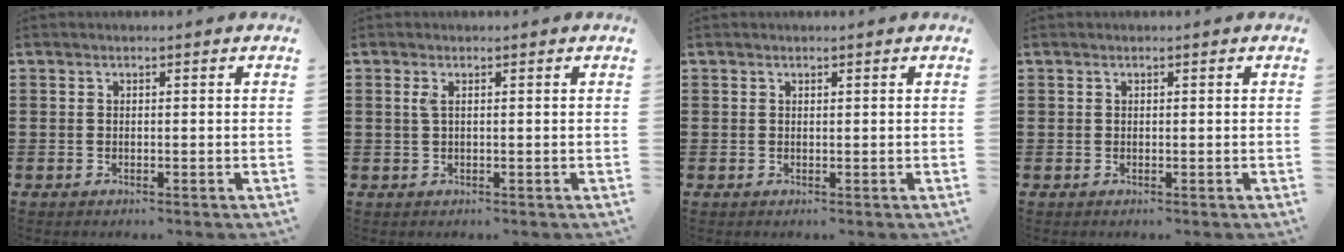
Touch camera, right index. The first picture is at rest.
{"total": 1.3, "force": [0.3, 0.3, 1.2], "torque": [-0.026, 0.002, 0.004]}
{"total": 0.0}
{"total": 0.0}